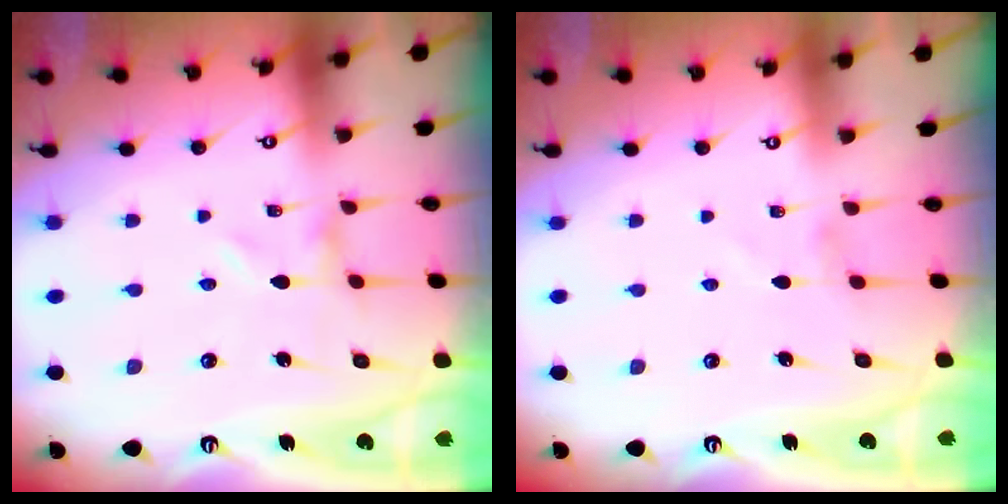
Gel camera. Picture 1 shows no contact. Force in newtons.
{"total": 0.6, "press": 0.6, "slide": 0.2}